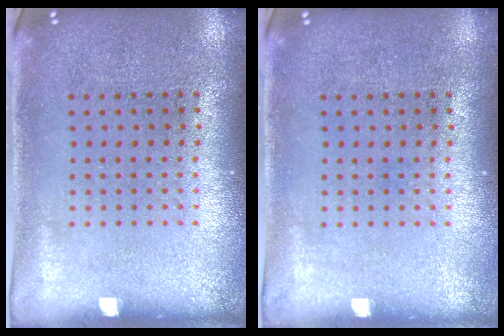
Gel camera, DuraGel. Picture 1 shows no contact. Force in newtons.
{"total": 0.0}